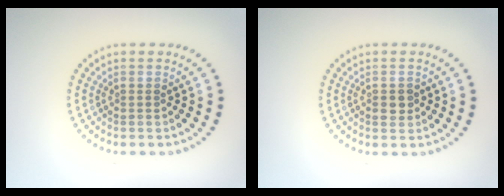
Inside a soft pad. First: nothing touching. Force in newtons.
{"total": 1.4, "press": 1.4, "slide": 0.2}